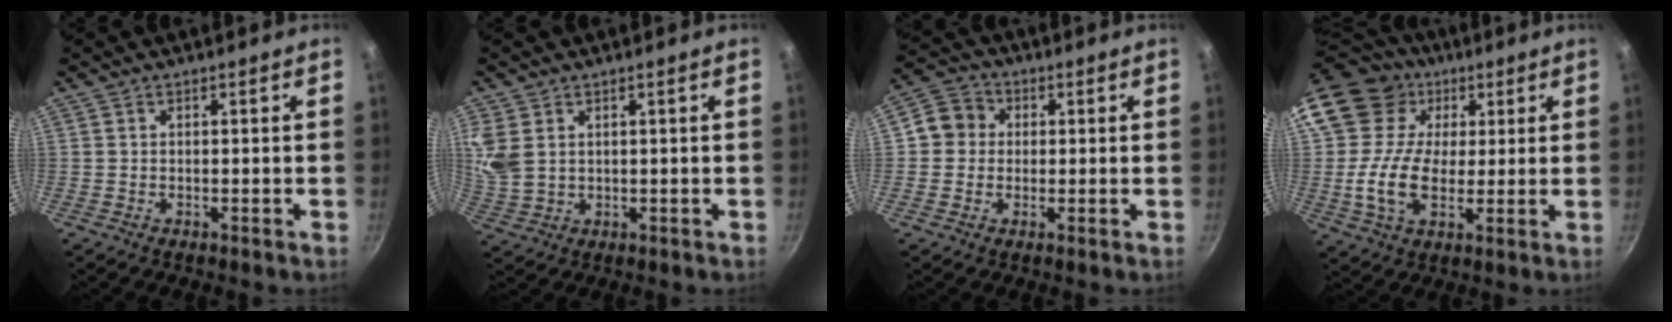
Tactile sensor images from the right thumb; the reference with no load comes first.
{"total": 6.6, "force": [2.3, 4.6, 4.2], "torque": [-0.081, -0.009, 0.054]}
{"total": 5.3, "force": [0.5, 5.1, 1.5], "torque": [0.009, 0.009, -0.009]}
{"total": 16.3, "force": [4.2, 12.8, 9.2], "torque": [-0.151, 0.002, 0.070]}